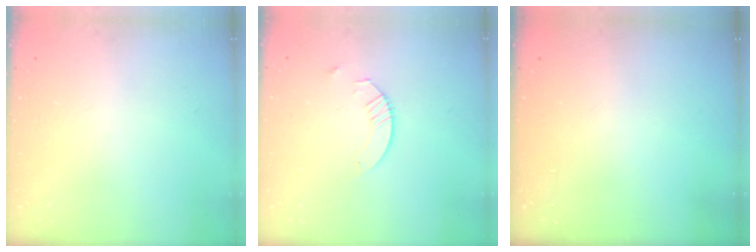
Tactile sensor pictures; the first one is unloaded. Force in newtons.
{"total": 4.5, "press": 4.5, "slide": 0.5}
{"total": 0.0}